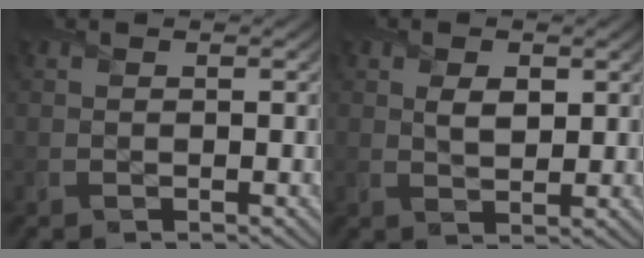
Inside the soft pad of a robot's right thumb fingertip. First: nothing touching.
{"total": 2.9, "force": [0.9, 1.8, 2.0], "torque": [-0.043, -0.006, 0.018]}